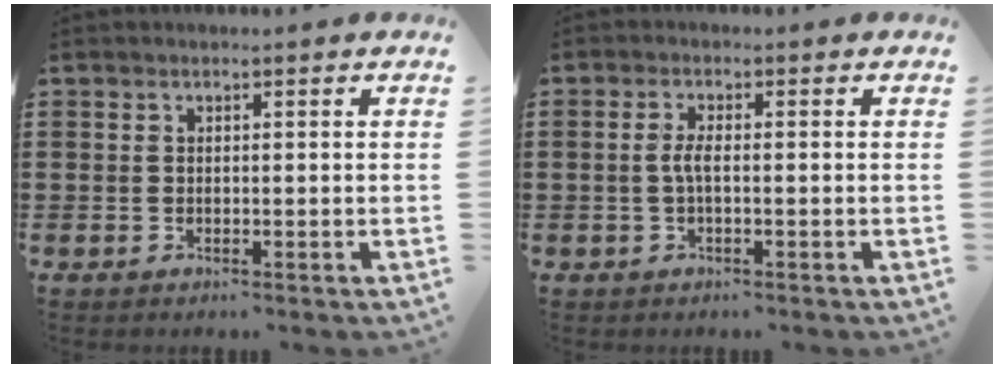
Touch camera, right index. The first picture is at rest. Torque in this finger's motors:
{"motor_torque": [0.49, 0.56, 0.25, 0.08]}